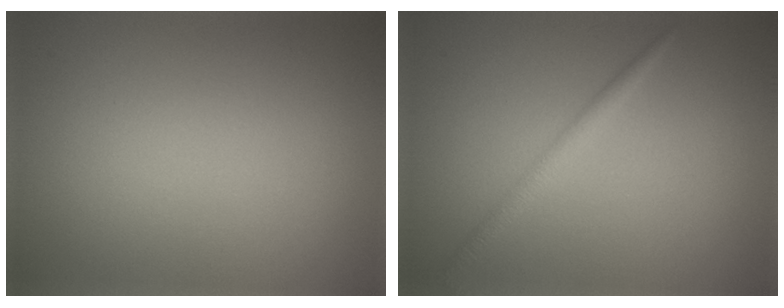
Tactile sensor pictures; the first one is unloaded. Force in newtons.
{"total": 1.6, "press": 1.6, "slide": 0.1}